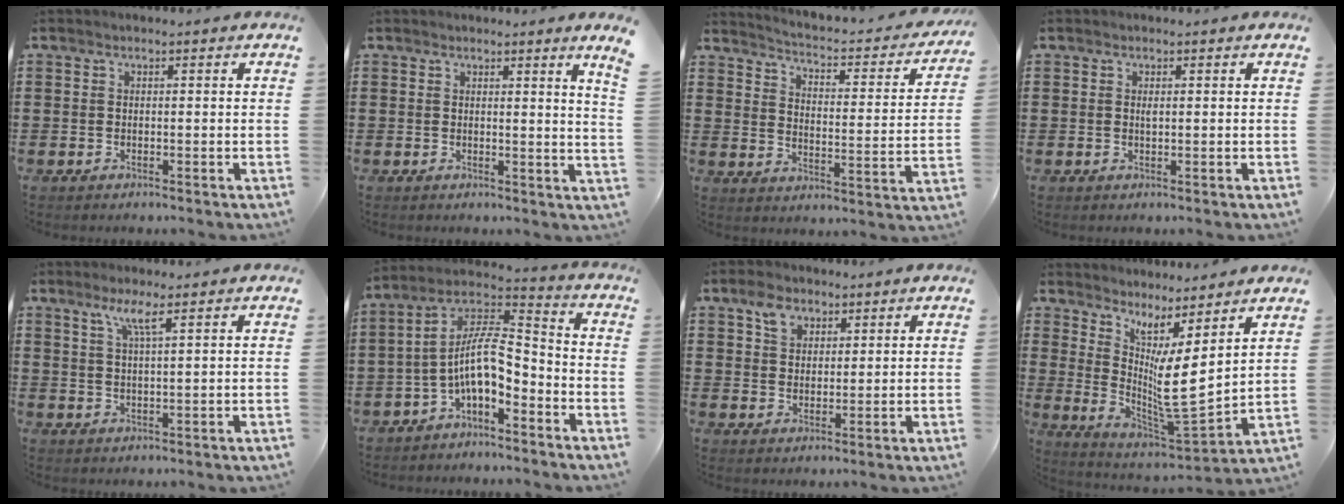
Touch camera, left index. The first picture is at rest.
{"total": 2.4, "force": [1.8, -1.2, 1.1], "torque": [-0.016, -0.017, 0.031]}
{"total": 2.1, "force": [1.9, -0.1, 0.9], "torque": [-0.035, -0.029, 0.018]}
{"total": 0.6, "force": [0.2, 0.2, 0.5], "torque": [-0.013, 0.000, 0.005]}
{"total": 3.5, "force": [2.2, 0.1, 2.7], "torque": [-0.061, 0.002, 0.038]}
{"total": 9.6, "force": [-4.0, 3.5, 8.1], "torque": [-0.192, -0.011, -0.088]}
{"total": 4.4, "force": [2.7, 3.0, 1.7], "torque": [-0.037, 0.009, 0.048]}
{"total": 6.9, "force": [1.4, 0.5, 6.8], "torque": [-0.130, -0.055, 0.020]}